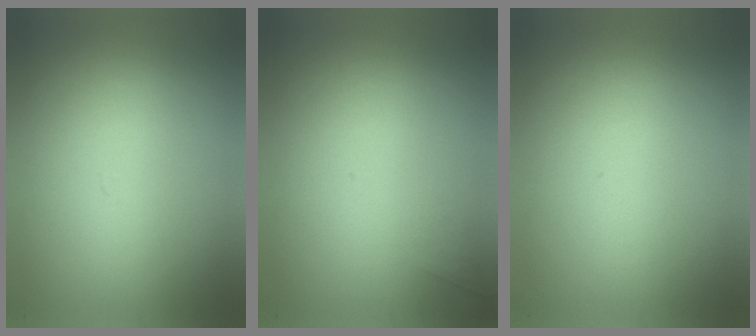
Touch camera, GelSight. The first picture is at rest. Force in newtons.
{"total": 1.1}
{"total": 0.0}